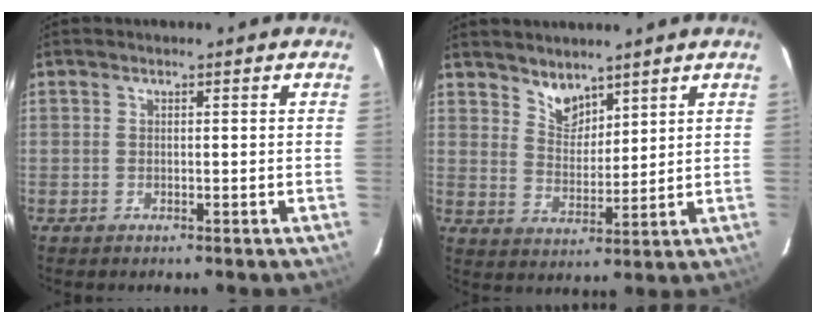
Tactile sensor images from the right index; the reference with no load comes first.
{"total": 5.6, "force": [4.6, 2.7, 1.7], "torque": [-0.020, 0.001, 0.088]}